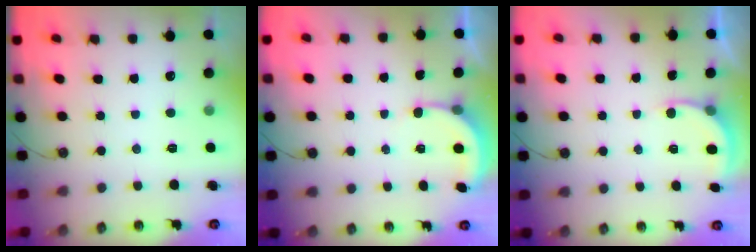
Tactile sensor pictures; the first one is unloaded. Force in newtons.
{"total": 2.5, "press": 2.5, "slide": 0.4}
{"total": 2.9, "press": 2.9, "slide": 0.2}